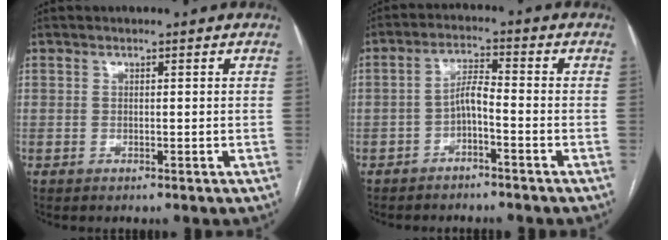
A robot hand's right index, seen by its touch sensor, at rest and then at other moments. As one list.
[{"total": 3.9, "force": [-1.8, 0.7, 3.4], "torque": [-0.064, 0.014, -0.034]}]